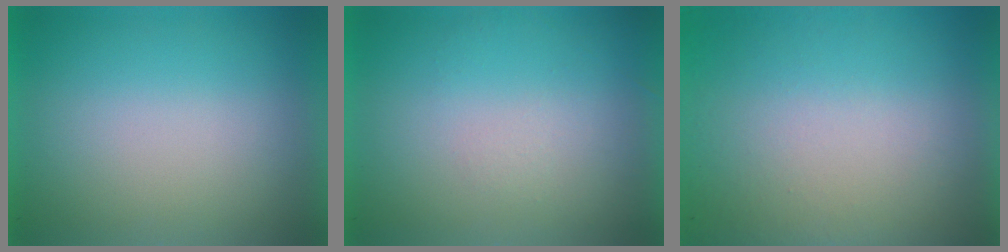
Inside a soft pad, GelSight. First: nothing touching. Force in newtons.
{"total": 1.3}
{"total": 8.1}